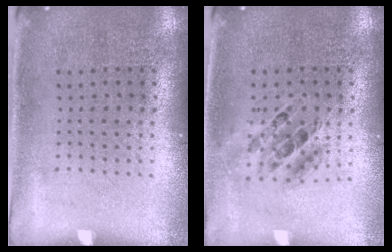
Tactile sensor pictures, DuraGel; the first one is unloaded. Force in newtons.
{"total": 0.7, "press": 0.7, "slide": 0.1}